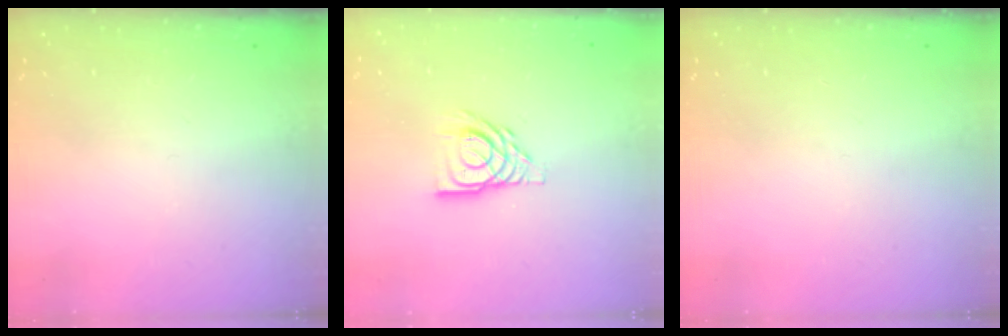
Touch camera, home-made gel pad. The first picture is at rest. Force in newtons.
{"total": 11.3, "press": 11.3, "slide": 1.3}
{"total": 0.0}